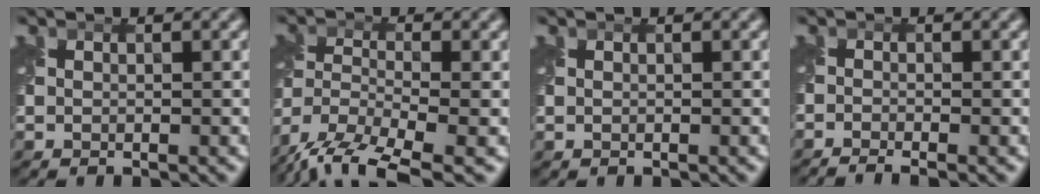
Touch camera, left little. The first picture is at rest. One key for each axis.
{"total": 10.3, "fx": -8.3, "fy": 3.1, "fz": 5.3, "tx": -0.112, "ty": -0.022, "tz": -0.140}
{"total": 0.6, "fx": 0.5, "fy": -0.1, "fz": -0.3, "tx": 0.006, "ty": 0.009, "tz": 0.011}
{"total": 2.5, "fx": -1.9, "fy": 0.5, "fz": 1.5, "tx": -0.023, "ty": 0.002, "tz": -0.033}